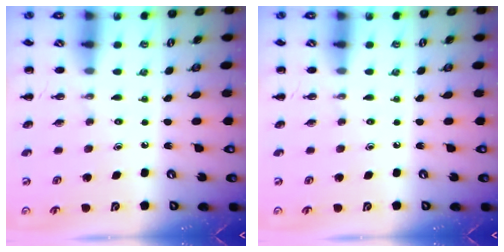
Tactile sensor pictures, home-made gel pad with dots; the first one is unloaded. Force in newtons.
{"total": 0.0}